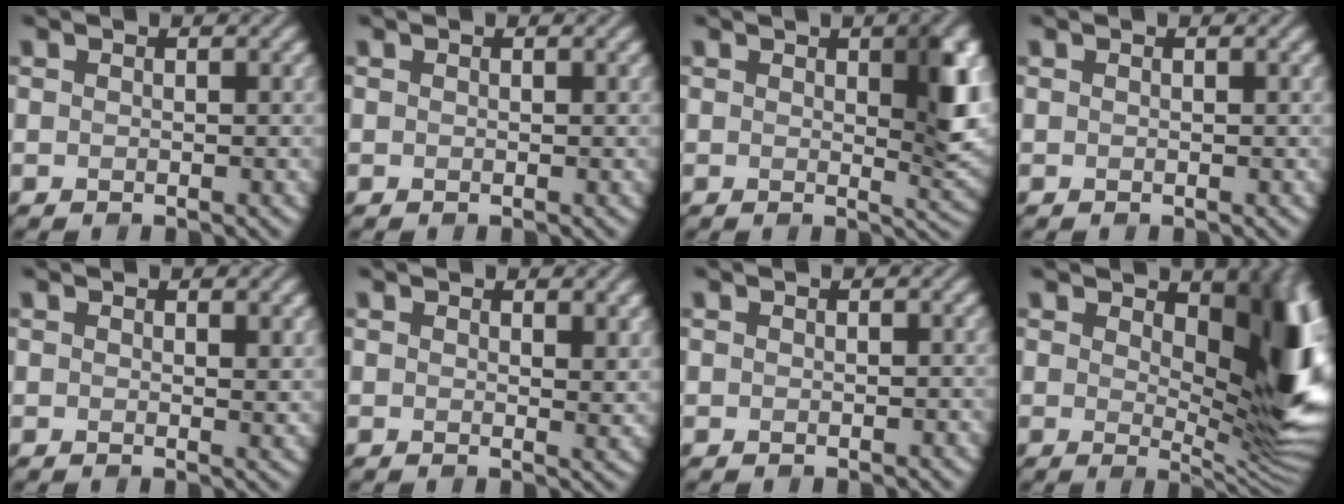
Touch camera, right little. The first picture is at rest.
{"total": 0.0}
{"total": 6.1, "force": [1.4, 1.9, 5.6], "torque": [-0.064, -0.006, 0.026]}
{"total": 0.0}
{"total": 1.4, "force": [0.8, 0.3, 1.1], "torque": [-0.011, -0.004, 0.013]}
{"total": 2.2, "force": [1.2, 0.7, 1.7], "torque": [-0.020, -0.007, 0.021]}
{"total": 0.0}
{"total": 10.7, "force": [2.6, 4.7, 9.2], "torque": [-0.109, -0.009, 0.044]}